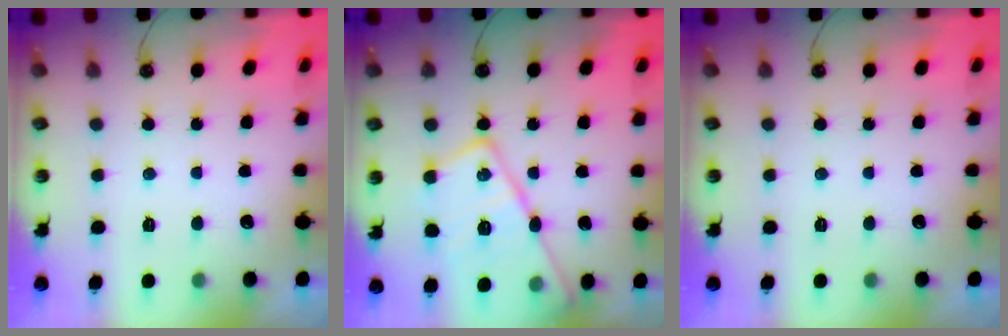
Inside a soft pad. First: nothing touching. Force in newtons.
{"total": 21.2, "press": 21.1, "slide": 1.9}
{"total": 0.0}